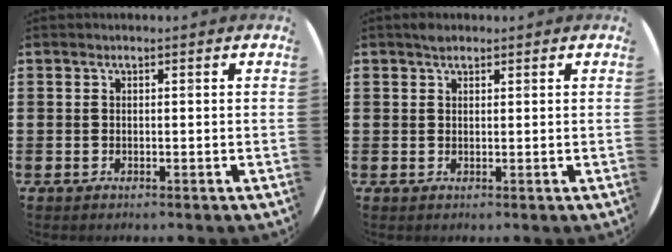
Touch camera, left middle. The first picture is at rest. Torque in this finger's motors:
{"motor_torque": [0.42, -0.35, 0.00, 0.05]}